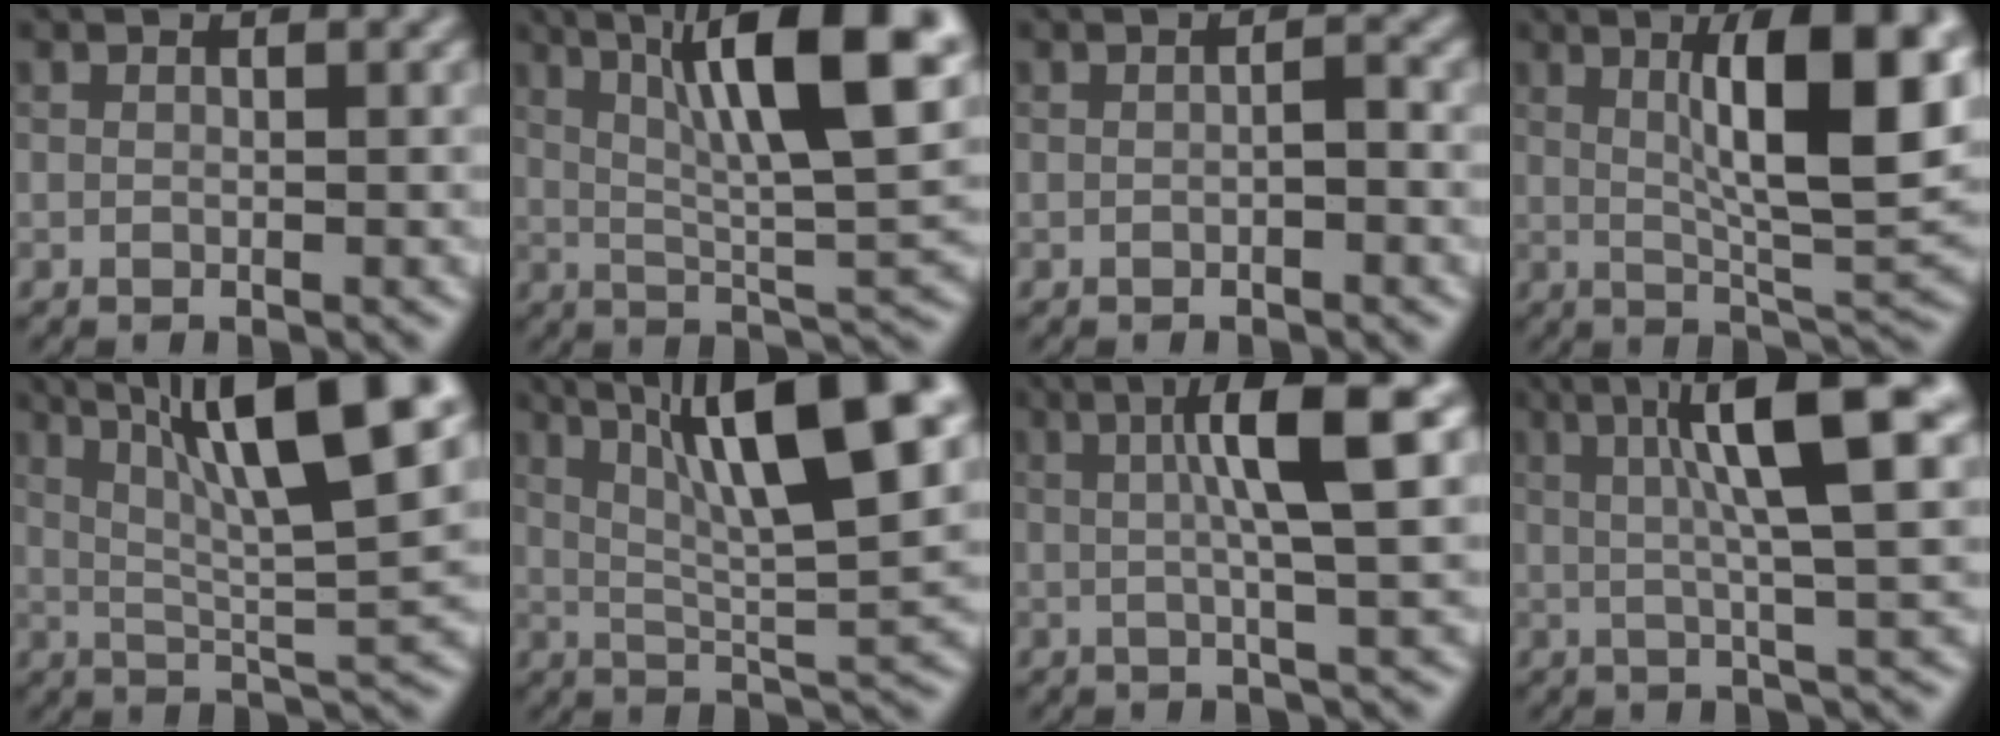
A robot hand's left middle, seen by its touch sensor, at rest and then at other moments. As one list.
[{"total": 13.4, "force": [5.3, 3.1, 11.9], "torque": [-0.177, 0.015, 0.086]}, {"total": 0.8, "force": [-0.3, 0.2, 0.7], "torque": [-0.012, 0.003, -0.005]}, {"total": 11.2, "force": [2.8, 2.8, 10.5], "torque": [-0.143, 0.004, 0.046]}, {"total": 12.2, "force": [5.6, 2.3, 10.6], "torque": [-0.165, 0.015, 0.094]}, {"total": 12.6, "force": [5.5, 2.6, 11.0], "torque": [-0.173, 0.014, 0.094]}, {"total": 7.3, "force": [1.8, 1.1, 7.0], "torque": [-0.098, 0.015, 0.024]}, {"total": 9.7, "force": [2.9, 1.7, 9.1], "torque": [-0.118, 0.016, 0.037]}]